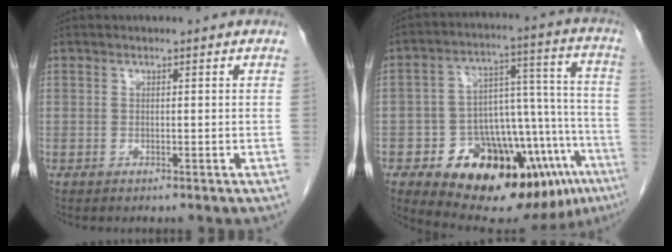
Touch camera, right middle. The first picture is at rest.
{"total": 23.7, "force": [-13.0, 9.2, 17.6], "torque": [-0.190, 0.054, -0.182]}